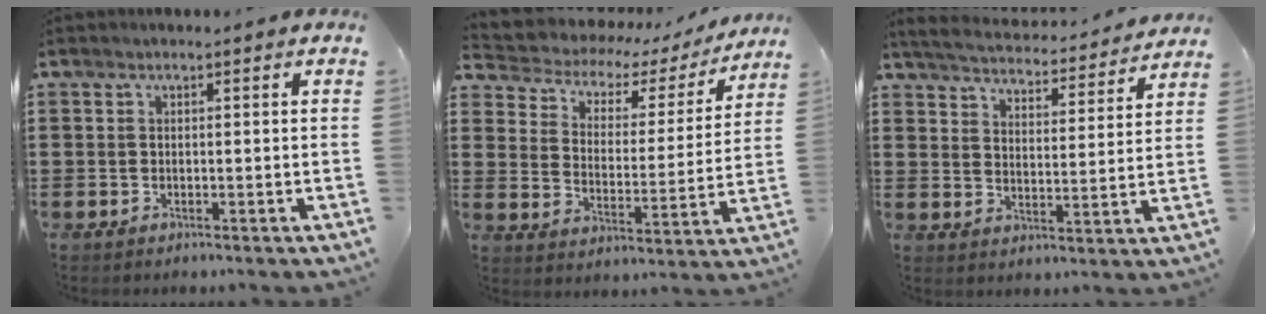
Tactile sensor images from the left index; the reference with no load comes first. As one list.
[{"total": 3.5, "force": [2.4, 2.2, 1.4], "torque": [-0.046, -0.021, 0.030]}, {"total": 4.5, "force": [4.4, -0.1, 0.5], "torque": [-0.036, -0.037, 0.072]}]